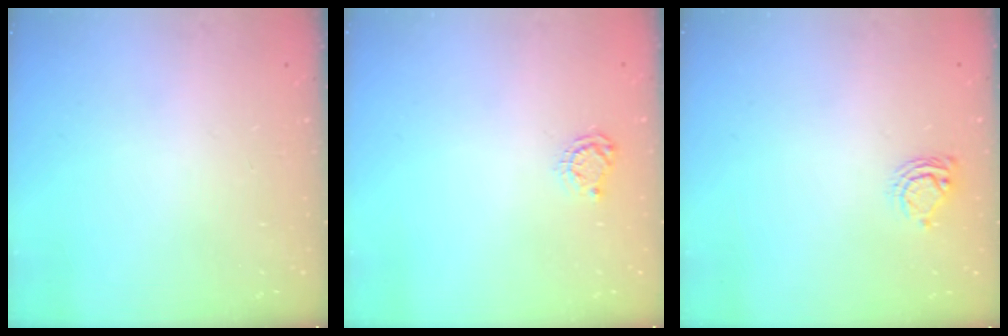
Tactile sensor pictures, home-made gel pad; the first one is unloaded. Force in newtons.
{"total": 5.3, "press": 5.3, "slide": 0.6}
{"total": 5.1, "press": 5.1, "slide": 0.5}